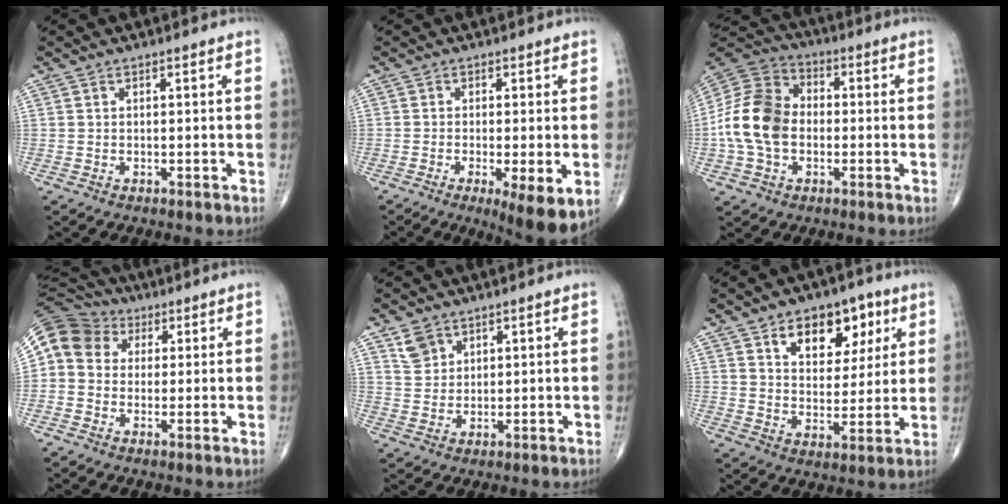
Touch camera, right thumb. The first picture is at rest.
{"total": 8.5, "force": [-2.6, 1.9, 7.8], "torque": [-0.121, -0.022, -0.041]}
{"total": 14.5, "force": [-1.5, 10.7, 9.7], "torque": [-0.177, 0.034, -0.037]}
{"total": 11.1, "force": [2.3, 9.8, 4.6], "torque": [-0.075, 0.031, 0.029]}
{"total": 4.1, "force": [2.6, 2.9, 1.2], "torque": [-0.009, -0.014, 0.055]}
{"total": 12.8, "force": [6.1, 8.0, 7.8], "torque": [-0.072, -0.023, 0.095]}